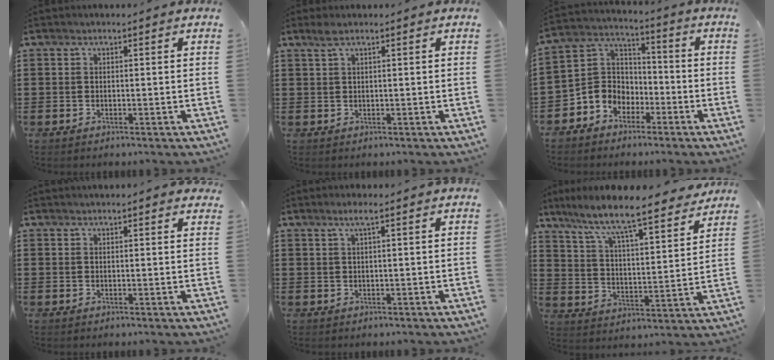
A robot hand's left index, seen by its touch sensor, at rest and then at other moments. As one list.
[{"total": 1.4, "force": [0.6, 0.0, 1.3], "torque": [-0.025, -0.001, 0.011]}, {"total": 5.4, "force": [-2.7, 4.7, 0.4], "torque": [-0.043, 0.001, -0.063]}, {"total": 1.3, "force": [1.1, 0.1, 0.6], "torque": [-0.013, 0.001, 0.021]}, {"total": 1.9, "force": [0.8, -0.1, 1.7], "torque": [-0.033, -0.001, 0.013]}, {"total": 8.0, "force": [7.0, 0.1, 3.9], "torque": [-0.106, -0.050, 0.113]}]